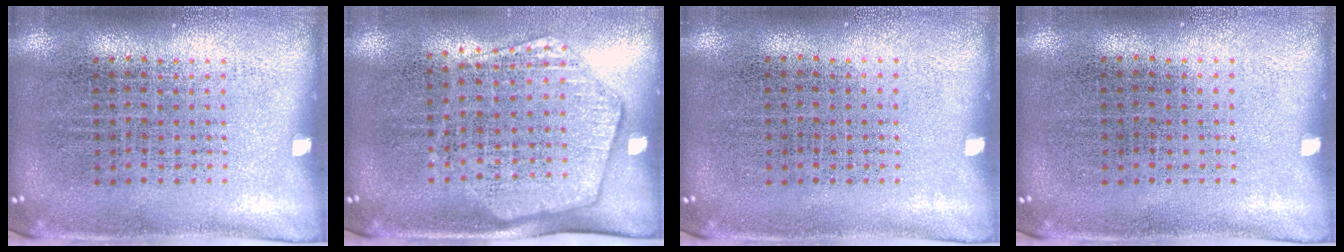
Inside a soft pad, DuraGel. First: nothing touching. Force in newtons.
{"total": 1.8, "press": 1.5, "slide": 0.9}
{"total": 0.0}
{"total": 0.0}